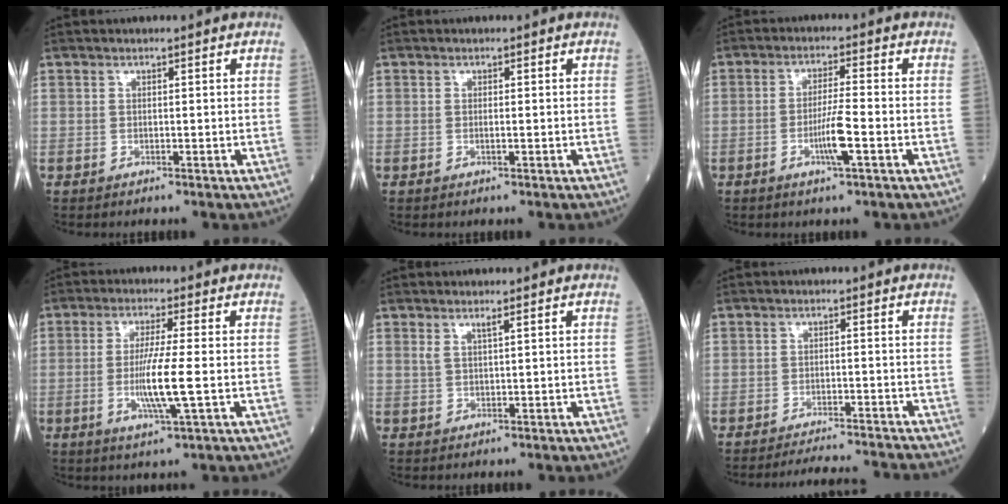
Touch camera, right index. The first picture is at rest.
{"total": 0.6, "force": [-0.1, -0.1, 0.6], "torque": [-0.010, 0.000, -0.003]}
{"total": 5.3, "force": [-1.9, -0.3, 5.0], "torque": [-0.093, -0.007, -0.037]}
{"total": 7.4, "force": [-1.2, -0.5, 7.3], "torque": [-0.141, -0.012, -0.024]}
{"total": 1.3, "force": [0.8, -0.2, 0.9], "torque": [-0.025, 0.001, 0.018]}
{"total": 7.9, "force": [-7.7, -0.5, 1.3], "torque": [-0.013, -0.006, -0.107]}